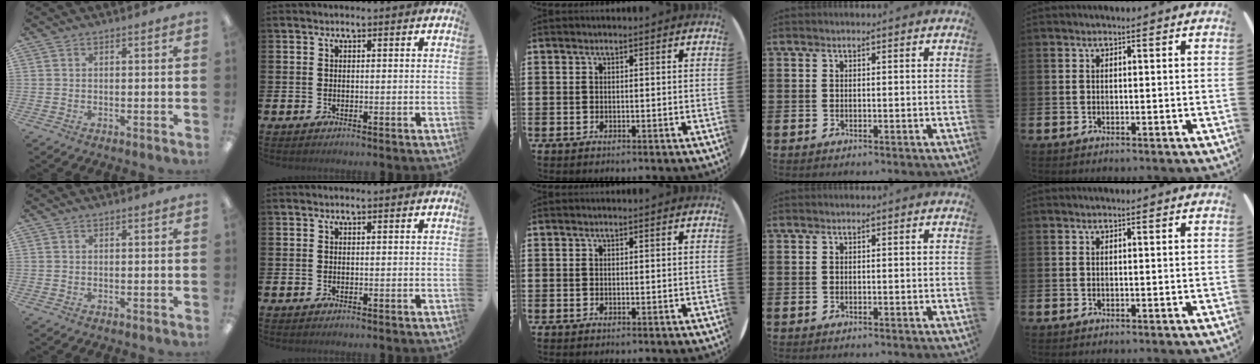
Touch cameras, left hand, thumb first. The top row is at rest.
{}